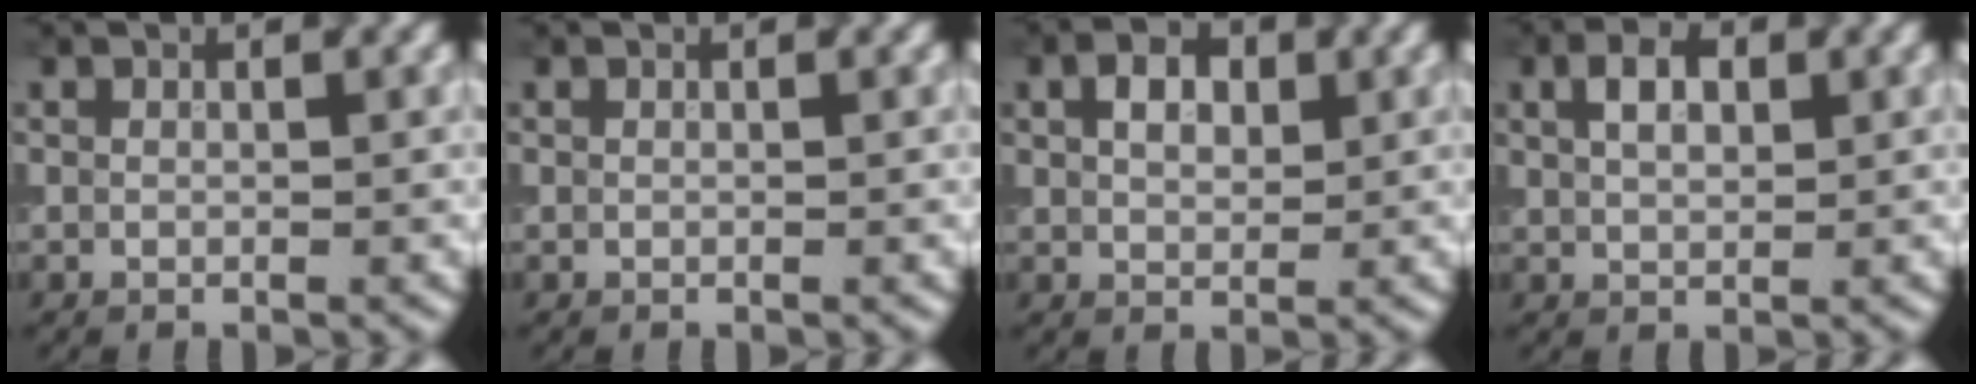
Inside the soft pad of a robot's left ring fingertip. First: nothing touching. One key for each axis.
{"total": 0.0}
{"total": 2.9, "fx": 0.9, "fy": 1.9, "fz": 1.9, "tx": -0.038, "ty": 0.005, "tz": 0.014}
{"total": 2.9, "fx": 1.0, "fy": 1.7, "fz": 2.1, "tx": -0.042, "ty": 0.006, "tz": 0.018}